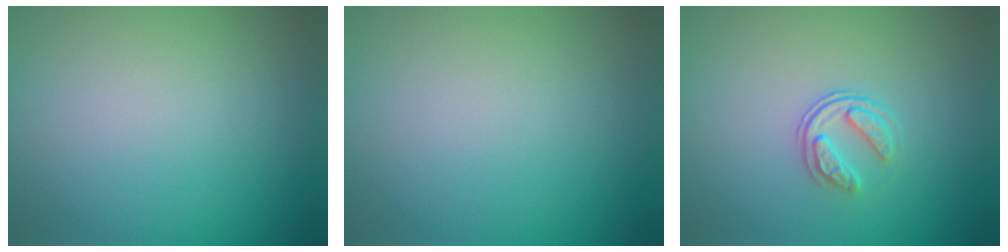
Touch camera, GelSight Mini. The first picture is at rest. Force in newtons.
{"total": 0.0}
{"total": 1.9, "press": 1.3, "slide": 1.4}